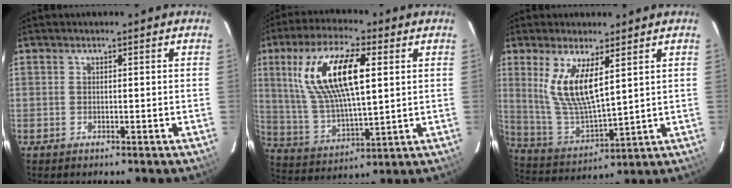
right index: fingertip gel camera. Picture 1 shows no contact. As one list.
[{"total": 17.7, "force": [5.6, 6.4, 15.6], "torque": [-0.303, 0.010, 0.115]}, {"total": 11.6, "force": [4.8, 3.5, 9.9], "torque": [-0.200, -0.011, 0.108]}]